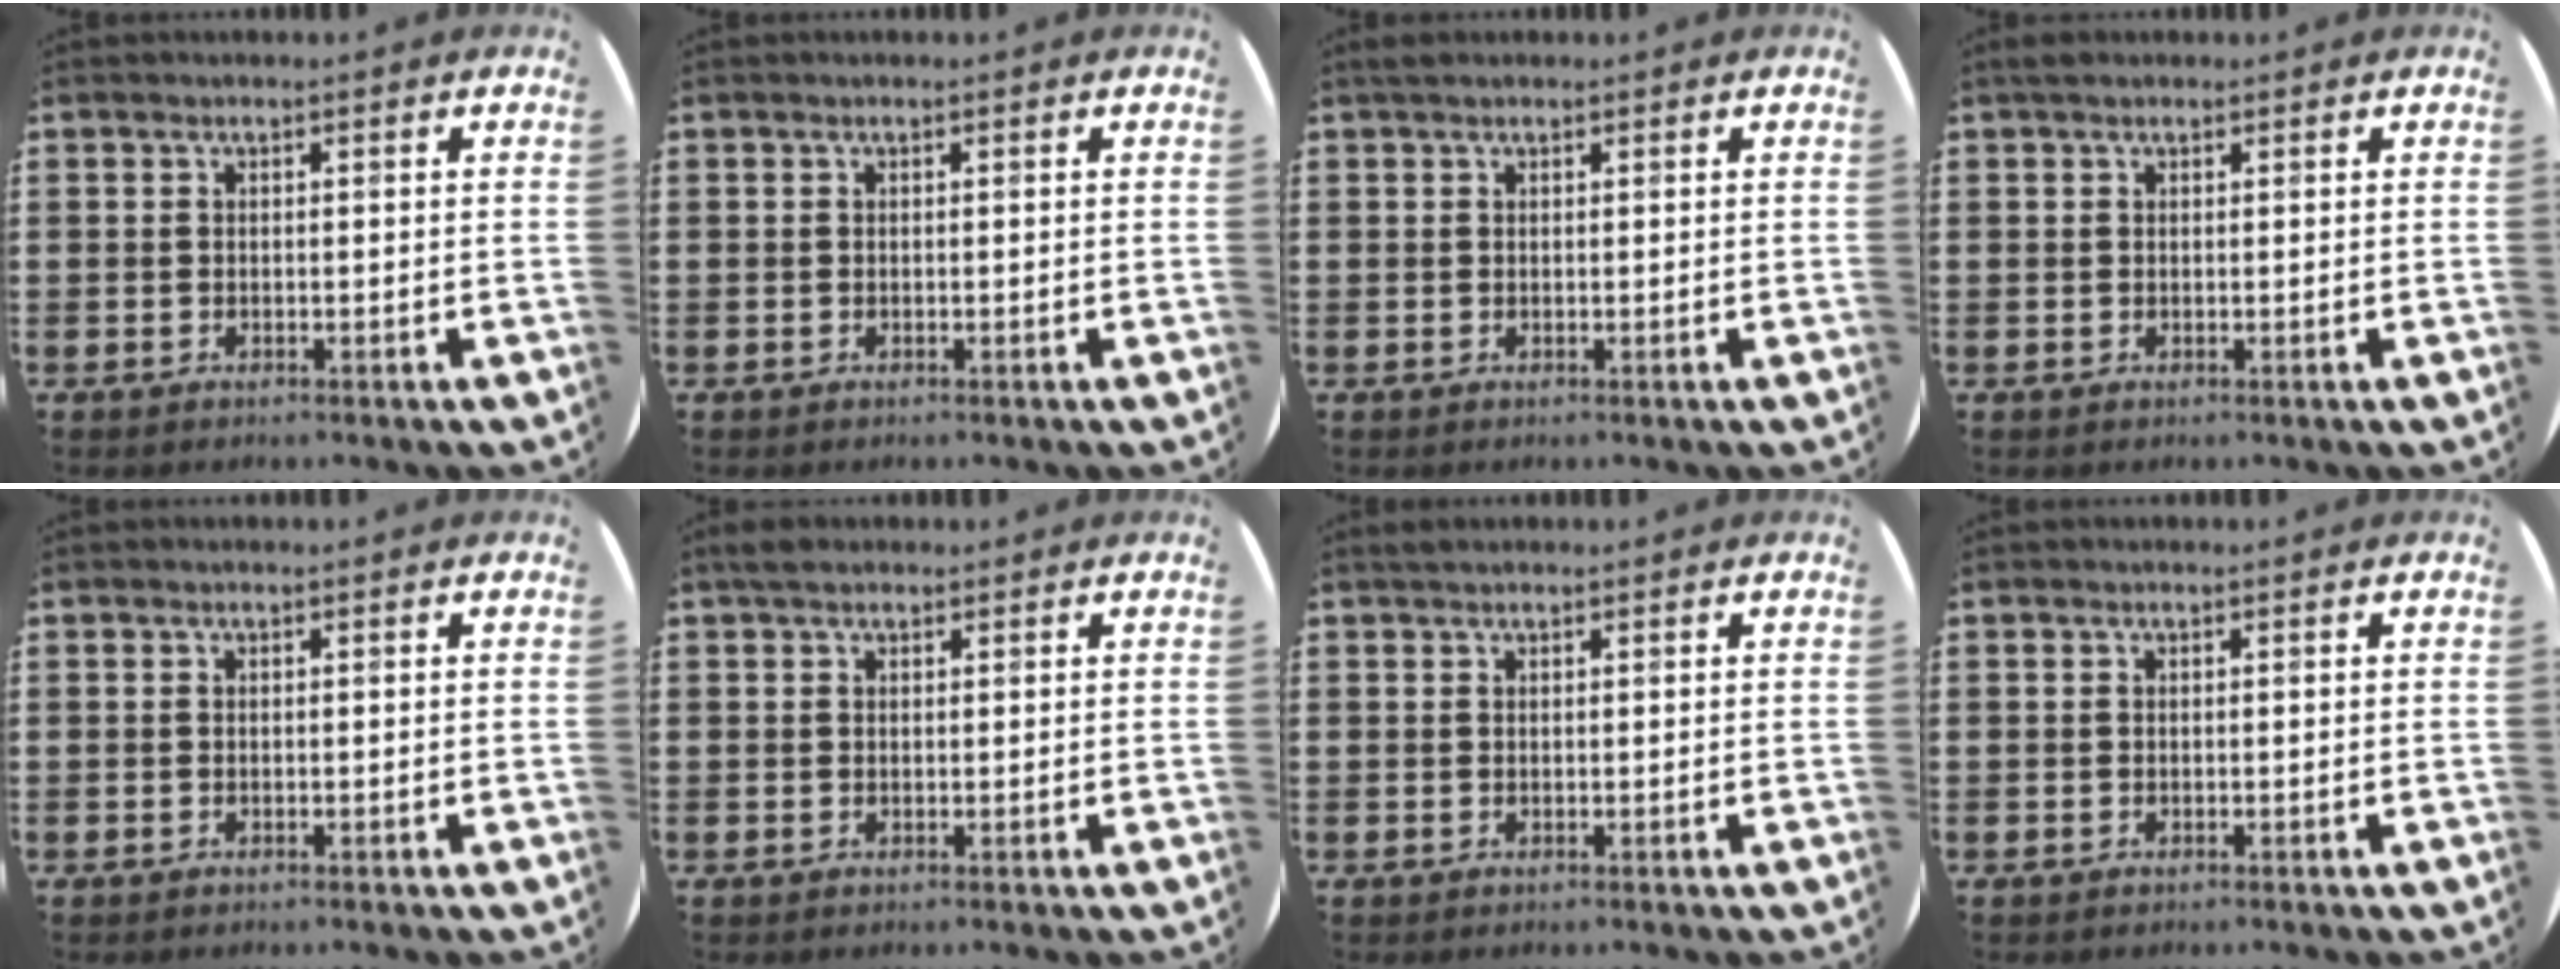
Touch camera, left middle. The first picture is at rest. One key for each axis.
{"total": 0.0}
{"total": 0.7, "fx": 0.6, "fy": 0.3, "fz": 0.2, "tx": -0.005, "ty": 0.004, "tz": 0.011}
{"total": 0.8, "fx": 0.6, "fy": 0.5, "fz": 0.3, "tx": 0.002, "ty": 0.003, "tz": 0.009}
{"total": 0.0}
{"total": 1.4, "fx": 1.1, "fy": 0.7, "fz": 0.5, "tx": -0.004, "ty": 0.003, "tz": 0.019}
{"total": 0.5, "fx": 0.5, "fy": 0.0, "fz": 0.0, "tx": -0.001, "ty": 0.001, "tz": 0.011}
{"total": 0.0}